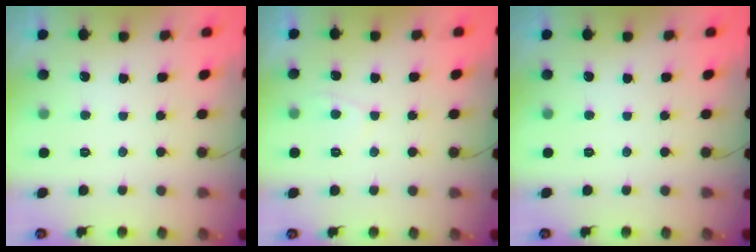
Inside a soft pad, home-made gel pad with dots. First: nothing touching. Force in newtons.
{"total": 3.2, "press": 3.2, "slide": 0.4}
{"total": 0.0}